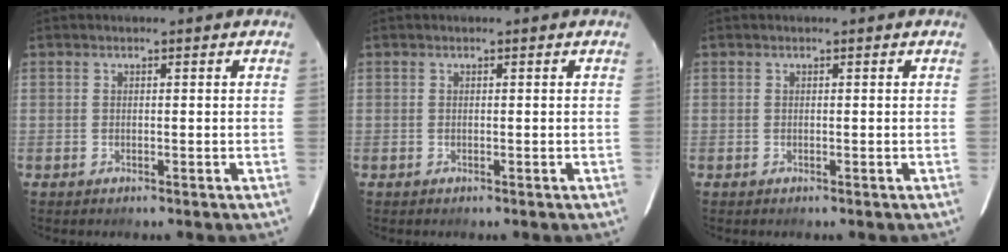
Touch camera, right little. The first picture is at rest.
{"total": 0.0}
{"total": 0.0}